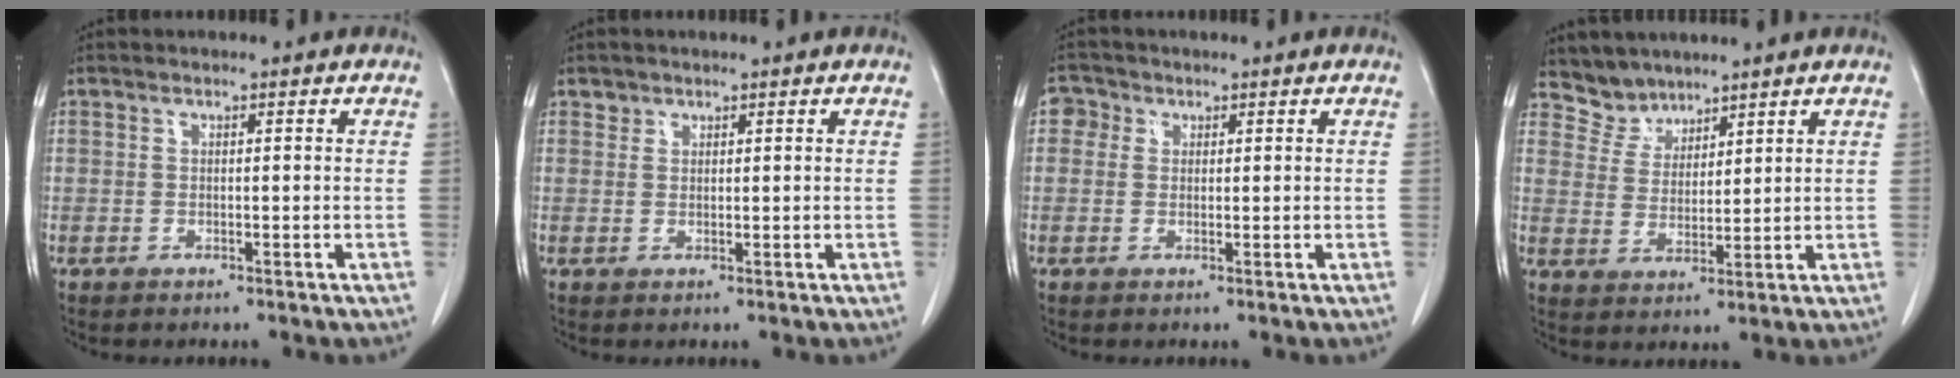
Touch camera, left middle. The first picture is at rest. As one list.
[{"total": 1.0, "force": [0.7, 0.7, -0.1], "torque": [0.010, 0.001, 0.008]}, {"total": 2.4, "force": [0.8, 2.2, 0.5], "torque": [-0.001, 0.006, 0.007]}, {"total": 4.4, "force": [4.0, 1.8, -0.5], "torque": [0.011, 0.003, 0.085]}]